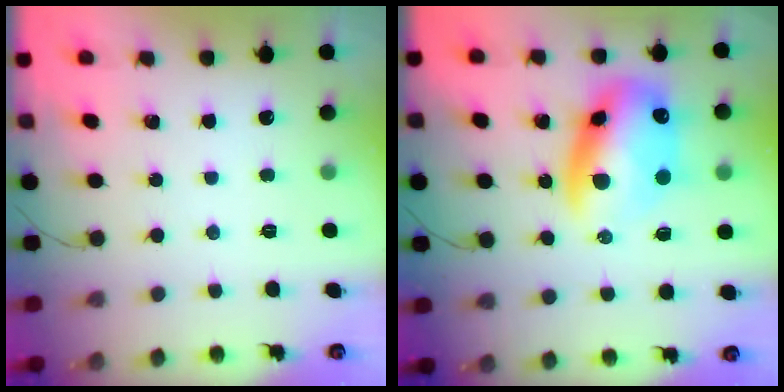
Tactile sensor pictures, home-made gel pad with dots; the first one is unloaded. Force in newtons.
{"total": 14.5, "press": 14.1, "slide": 3.5}